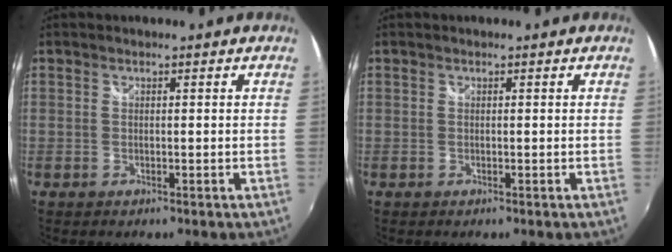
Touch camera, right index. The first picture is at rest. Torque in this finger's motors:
{"motor_torque": [0.00, 0.00, 0.00, -0.01]}